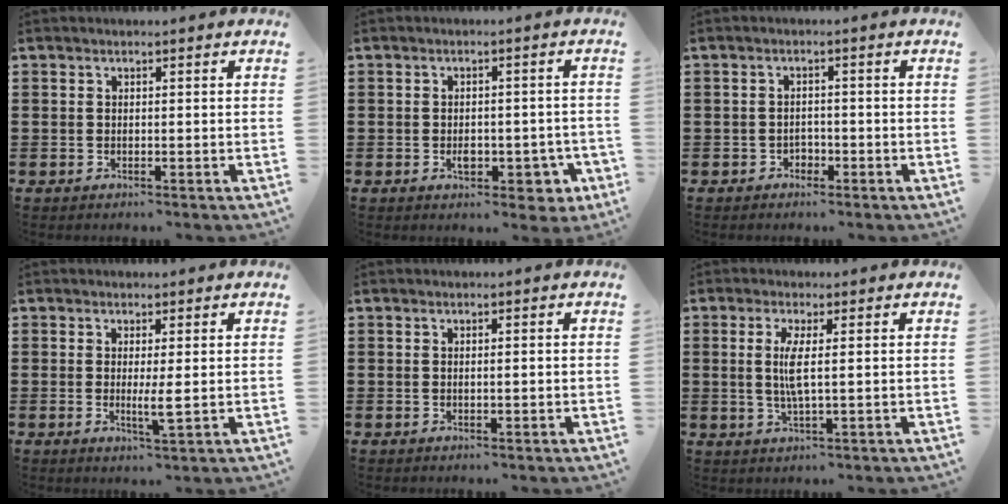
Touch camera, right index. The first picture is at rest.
{"total": 4.1, "force": [-1.4, 2.4, 3.0], "torque": [-0.040, -0.002, -0.027]}
{"total": 1.6, "force": [-1.2, 1.1, 0.2], "torque": [-0.012, -0.001, -0.028]}
{"total": 2.9, "force": [-0.1, 0.0, 2.9], "torque": [-0.053, -0.008, -0.002]}
{"total": 0.6, "force": [0.0, 0.1, 0.6], "torque": [-0.011, -0.003, 0.001]}
{"total": 4.2, "force": [0.4, 0.2, 4.2], "torque": [-0.087, -0.008, 0.001]}